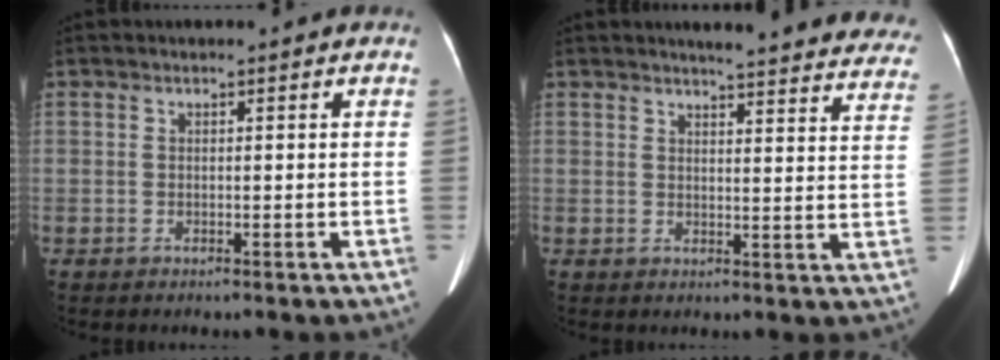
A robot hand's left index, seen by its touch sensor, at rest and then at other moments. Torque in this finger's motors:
{"motor_torque": [0.51, -0.56, 0.03, 0.00]}